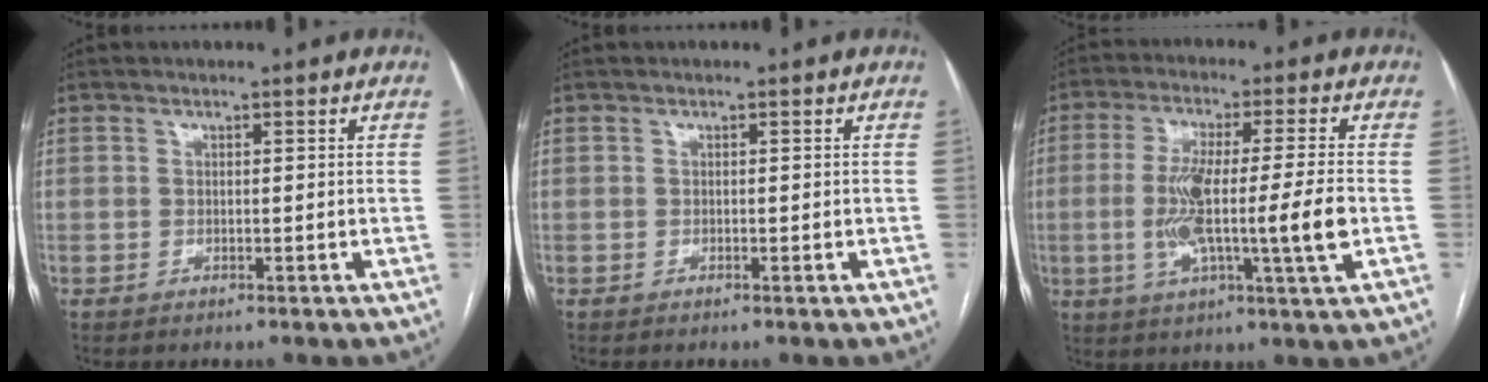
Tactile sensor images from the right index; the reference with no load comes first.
{"total": 0.0}
{"total": 12.4, "force": [-1.6, 0.1, 12.3], "torque": [-0.232, -0.006, -0.033]}